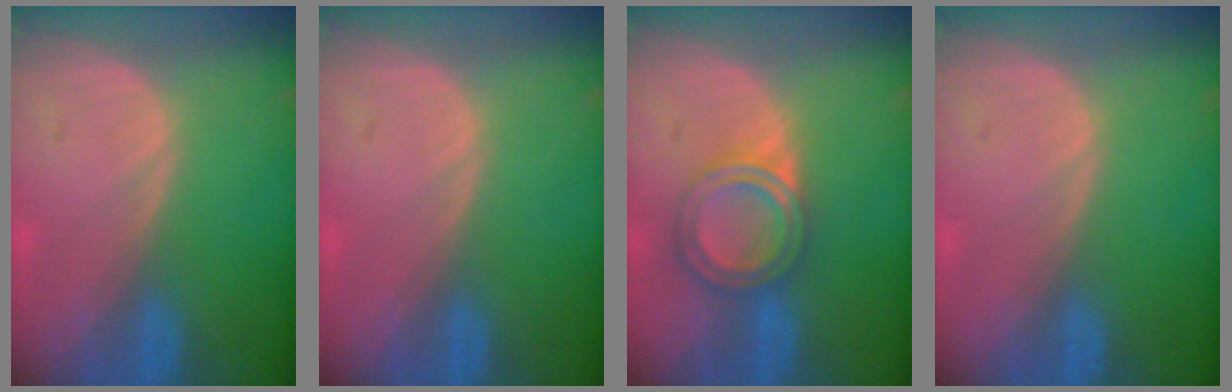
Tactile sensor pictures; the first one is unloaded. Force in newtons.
{"total": 0.0}
{"total": 5.8, "press": 5.4, "slide": 2.3}
{"total": 0.0}